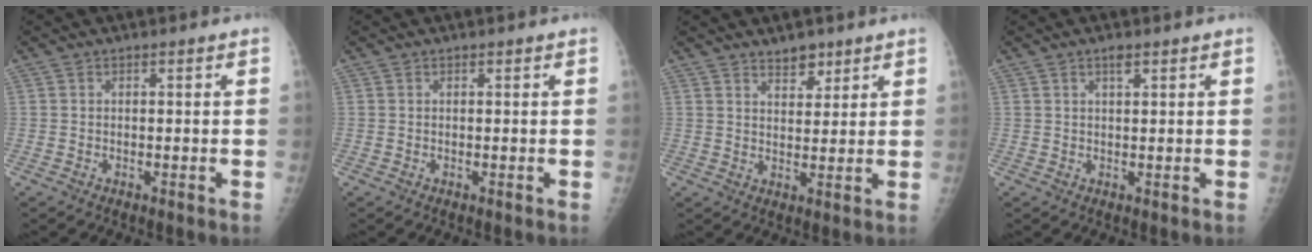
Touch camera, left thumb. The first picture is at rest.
{"total": 0.0}
{"total": 4.1, "force": [3.2, 1.9, 1.7], "torque": [-0.006, -0.024, 0.054]}
{"total": 1.8, "force": [1.1, 0.6, 1.3], "torque": [-0.015, -0.004, 0.018]}